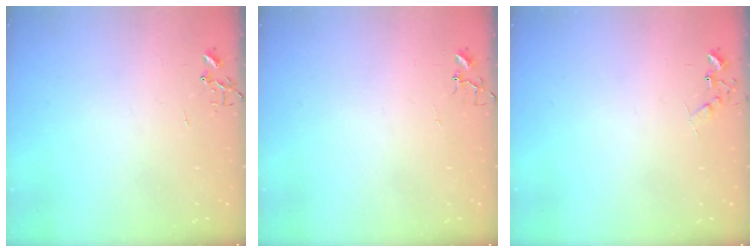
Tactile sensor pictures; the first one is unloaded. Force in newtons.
{"total": 3.4, "press": 3.4, "slide": 0.4}
{"total": 6.9, "press": 6.9, "slide": 0.5}